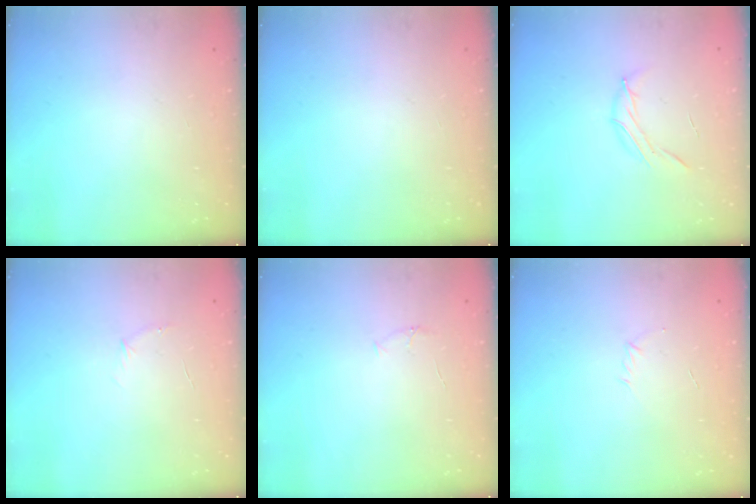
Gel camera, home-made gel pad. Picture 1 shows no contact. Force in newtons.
{"total": 0.0}
{"total": 7.9, "press": 7.8, "slide": 1.2}
{"total": 3.9, "press": 3.7, "slide": 1.2}
{"total": 3.8, "press": 3.6, "slide": 1.1}
{"total": 2.7, "press": 2.6, "slide": 0.7}